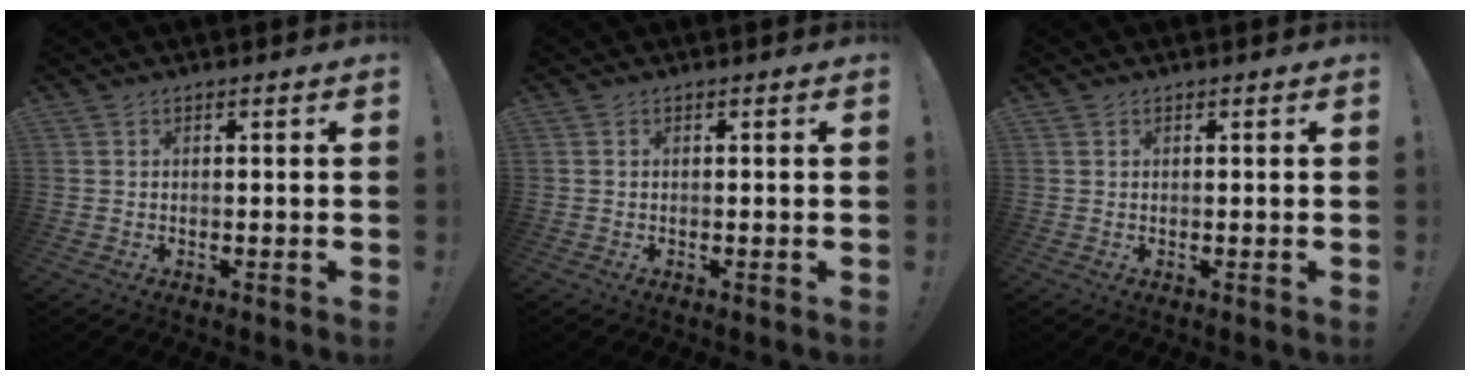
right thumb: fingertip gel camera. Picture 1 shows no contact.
{"total": 0.0}
{"total": 0.0}